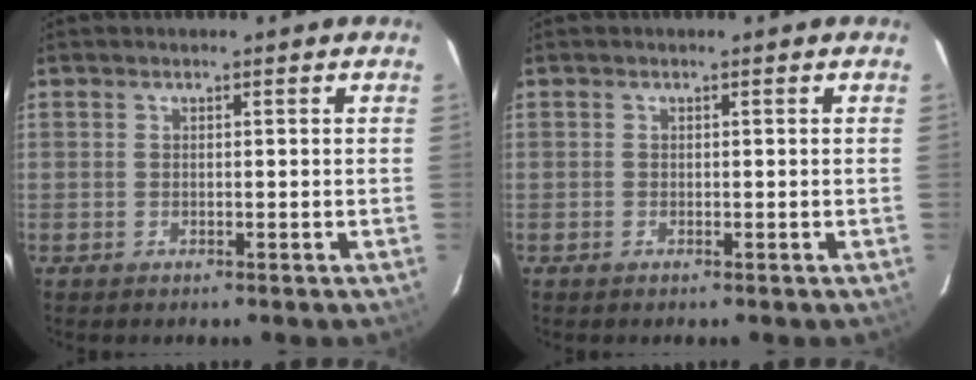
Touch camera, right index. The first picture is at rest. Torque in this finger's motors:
{"motor_torque": [0.04, -0.05, -0.04, 0.00]}